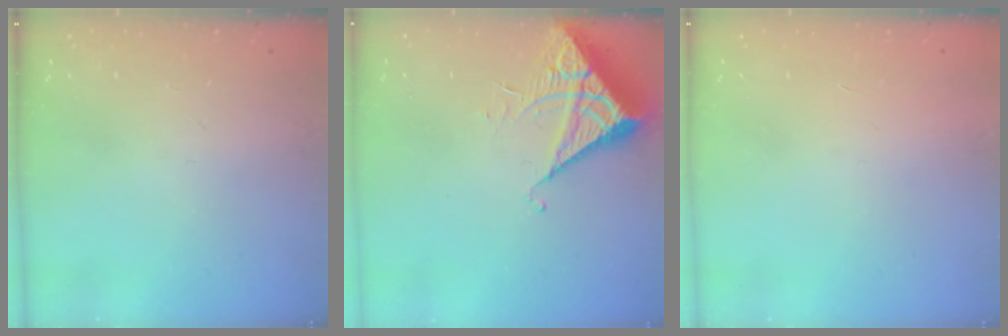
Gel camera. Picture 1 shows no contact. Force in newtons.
{"total": 6.3, "press": 6.3, "slide": 0.2}
{"total": 1.7, "press": 1.7, "slide": 0.1}